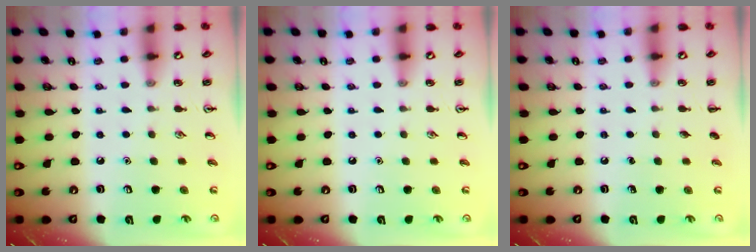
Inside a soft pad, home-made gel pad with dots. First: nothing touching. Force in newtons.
{"total": 0.0}
{"total": 0.0}